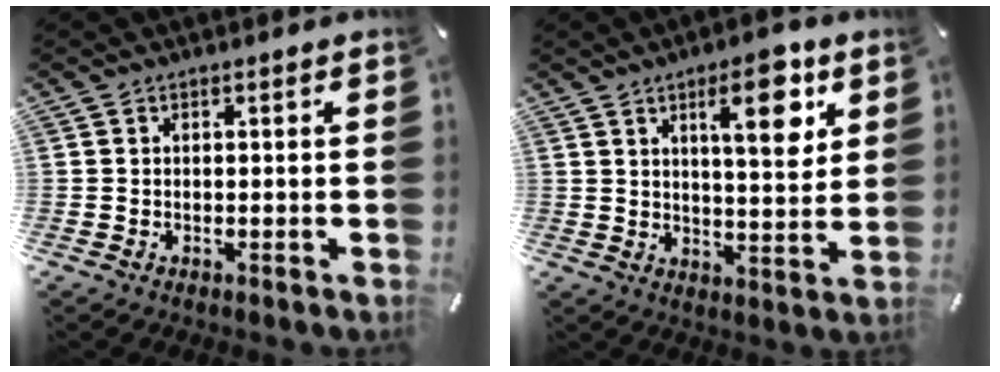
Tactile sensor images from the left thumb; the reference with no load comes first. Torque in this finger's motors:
{"motor_torque": [1.44, 1.41, 1.02, -1.22, 0.35]}